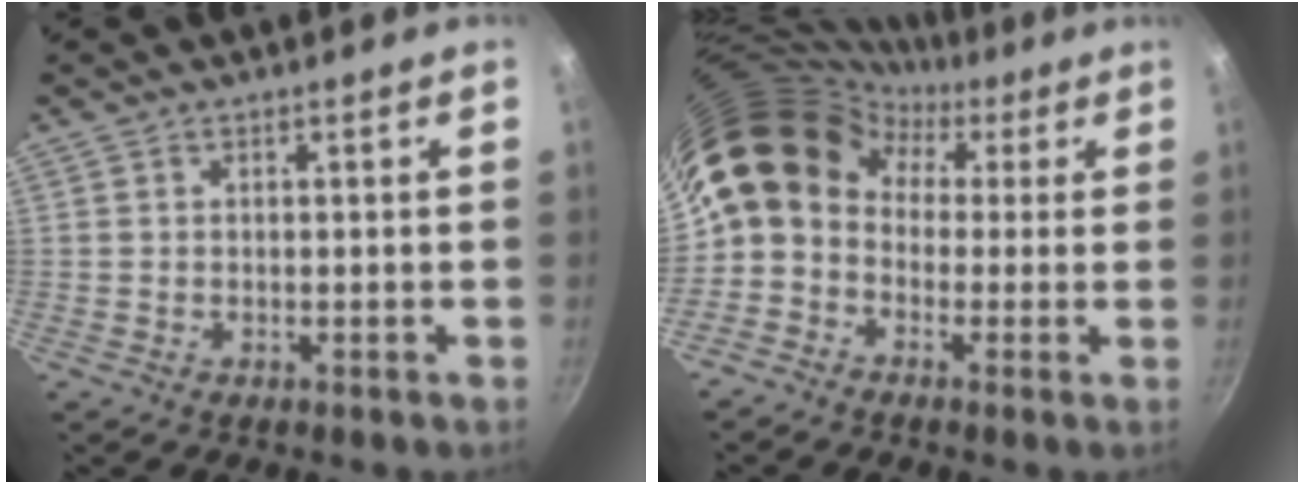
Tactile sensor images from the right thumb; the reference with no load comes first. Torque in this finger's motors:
{"motor_torque": [2.33, 2.41, 0.88, -0.77, 0.17]}